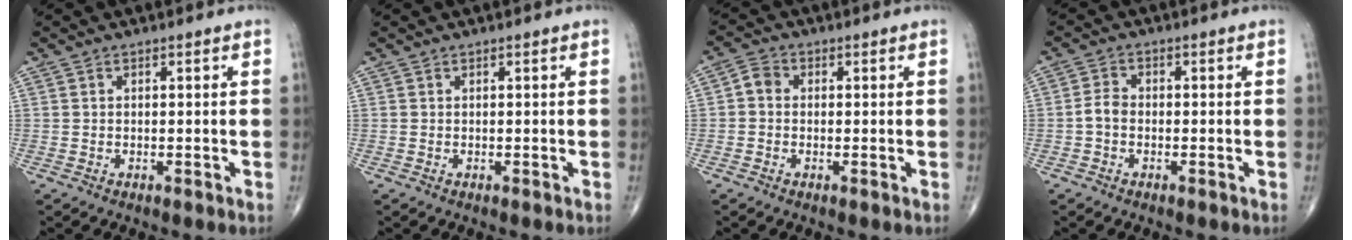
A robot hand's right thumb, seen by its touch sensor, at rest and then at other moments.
{"total": 0.0}
{"total": 3.0, "force": [-0.2, 2.5, 1.6], "torque": [-0.020, 0.009, -0.013]}
{"total": 2.8, "force": [-0.8, 1.9, 1.8], "torque": [-0.032, 0.009, -0.024]}